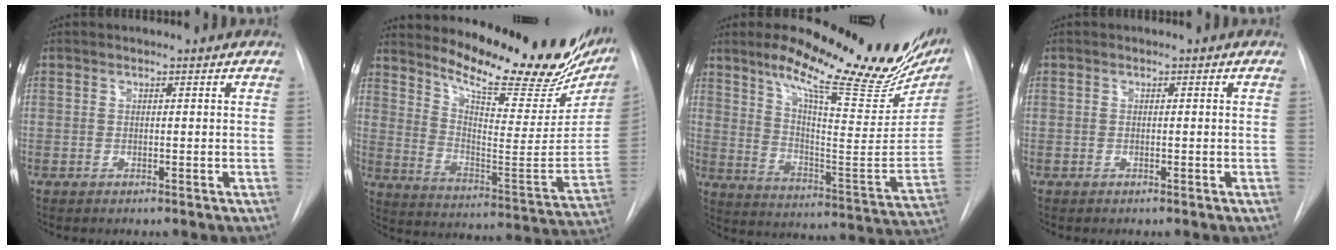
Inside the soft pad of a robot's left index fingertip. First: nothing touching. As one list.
[{"total": 24.5, "force": [21.0, 5.7, 11.2], "torque": [-0.169, -0.073, 0.280]}, {"total": 25.3, "force": [18.8, 5.6, 15.9], "torque": [-0.232, -0.032, 0.258]}, {"total": 0.0}]